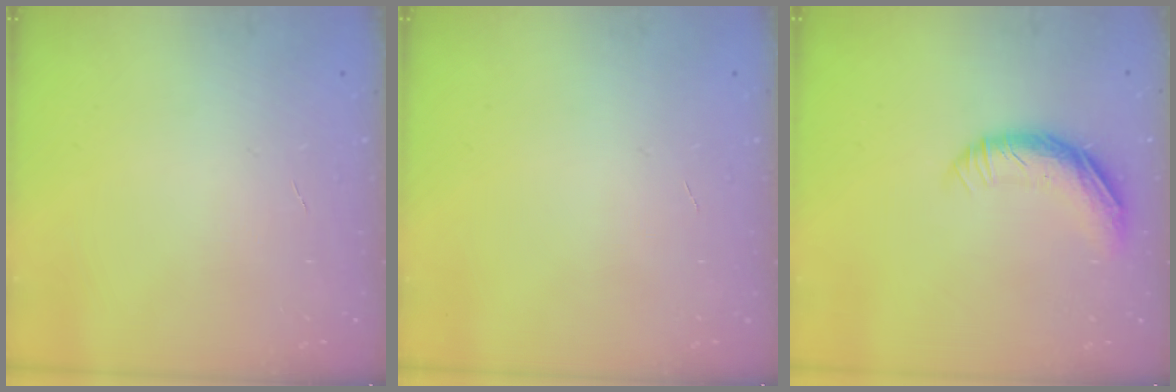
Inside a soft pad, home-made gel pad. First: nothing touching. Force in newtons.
{"total": 0.0}
{"total": 11.1, "press": 10.9, "slide": 2.1}